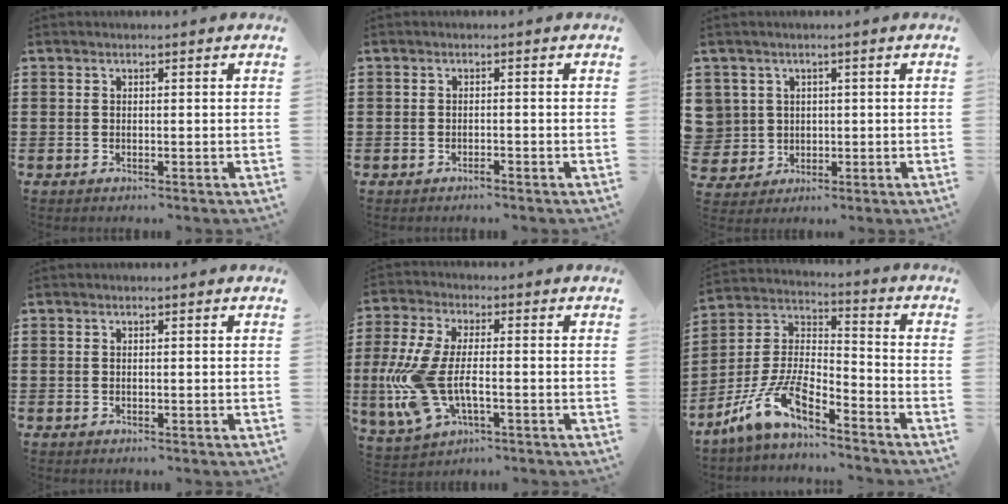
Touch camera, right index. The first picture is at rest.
{"total": 0.7, "force": [-0.7, 0.1, 0.3], "torque": [-0.009, -0.003, -0.013]}
{"total": 4.1, "force": [0.9, 4.0, 0.0], "torque": [-0.029, 0.012, 0.013]}
{"total": 0.0}
{"total": 9.6, "force": [-1.8, 4.7, 8.2], "torque": [-0.221, -0.020, -0.041]}
{"total": 9.5, "force": [-7.3, 2.4, 5.5], "torque": [-0.133, -0.009, -0.151]}